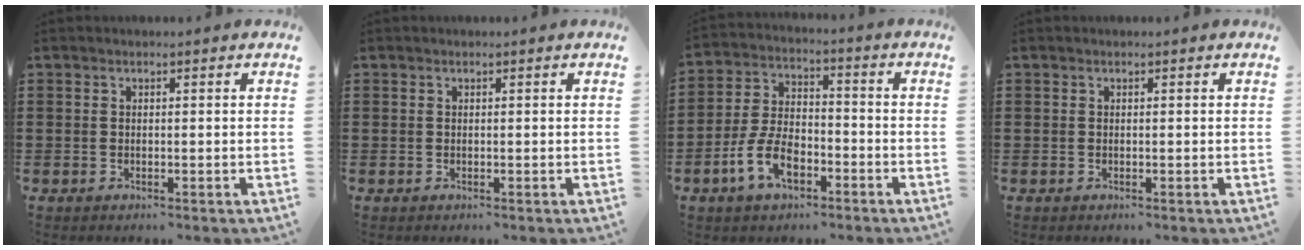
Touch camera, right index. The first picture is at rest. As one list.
[{"total": 0.0}, {"total": 8.1, "force": [-3.8, 4.3, 5.8], "torque": [-0.144, -0.001, -0.077]}, {"total": 0.0}]